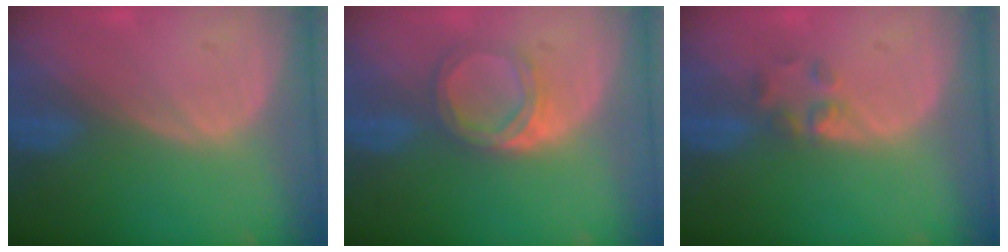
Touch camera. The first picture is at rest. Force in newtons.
{"total": 4.6, "press": 4.5, "slide": 0.8}
{"total": 2.3, "press": 2.2, "slide": 0.8}